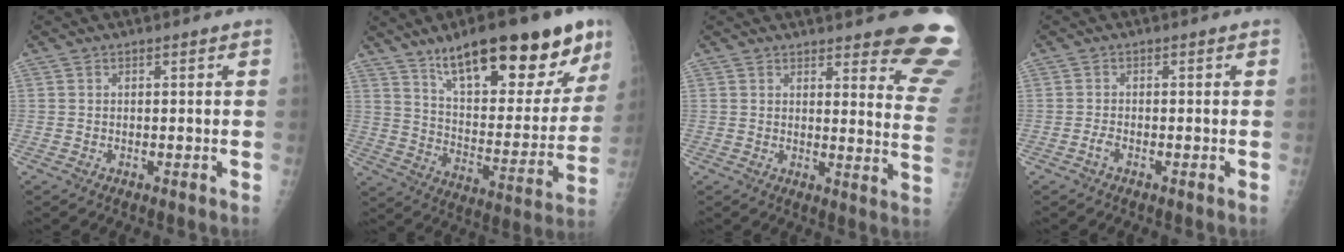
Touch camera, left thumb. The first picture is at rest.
{"total": 26.1, "force": [16.6, 8.6, 18.3], "torque": [-0.224, -0.052, 0.258]}
{"total": 13.8, "force": [11.6, 2.7, 7.0], "torque": [-0.046, -0.097, 0.115]}
{"total": 1.2, "force": [-0.8, 0.5, 0.9], "torque": [-0.018, 0.001, -0.017]}